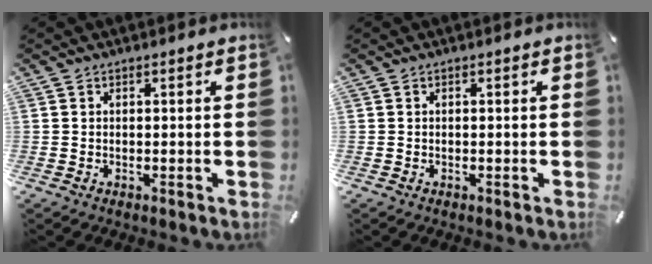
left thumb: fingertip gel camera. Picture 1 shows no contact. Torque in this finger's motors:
{"motor_torque": [-0.08, -0.04, -0.03, 0.06, 0.00]}